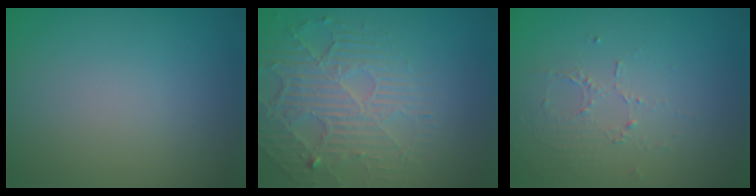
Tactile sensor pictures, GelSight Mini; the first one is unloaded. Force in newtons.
{"total": 4.2, "press": 3.8, "slide": 1.6}
{"total": 1.4, "press": 0.8, "slide": 1.2}